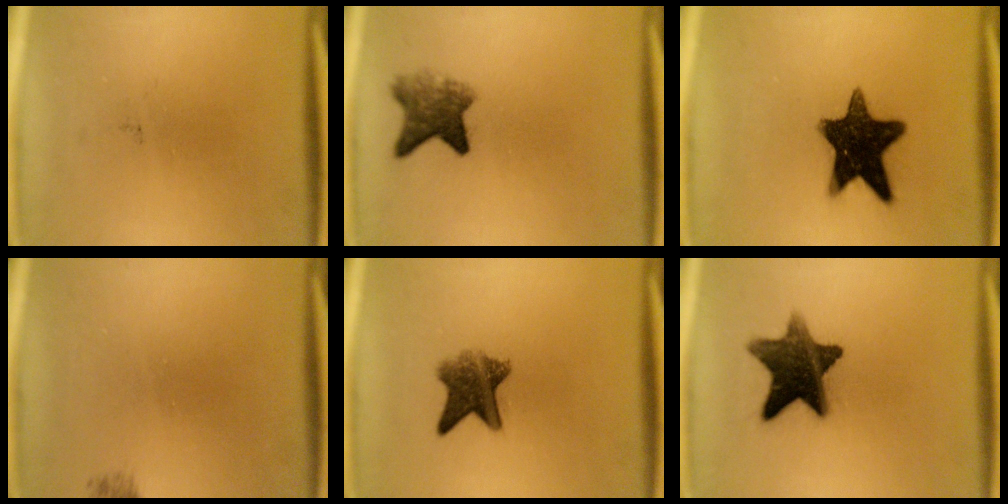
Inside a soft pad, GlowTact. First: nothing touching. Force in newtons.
{"total": 5.7}
{"total": 14.8}
{"total": 0.7}
{"total": 6.5}
{"total": 12.3}